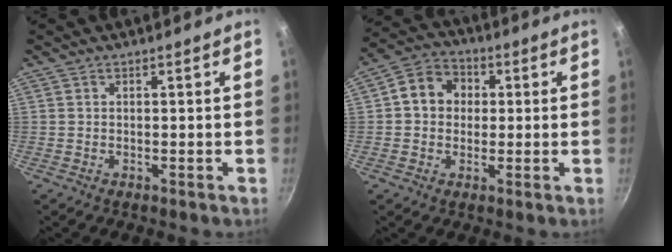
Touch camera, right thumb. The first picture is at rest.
{"total": 8.5, "force": [1.0, 7.3, 4.2], "torque": [-0.040, 0.017, -0.001]}